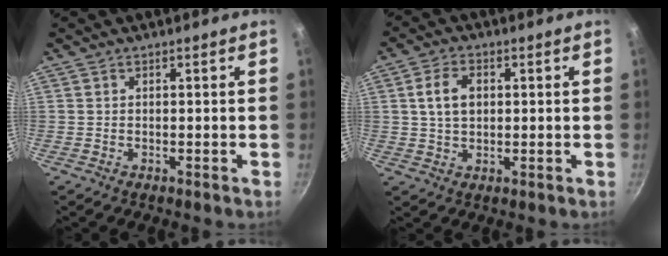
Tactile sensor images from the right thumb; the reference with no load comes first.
{"total": 6.1, "force": [1.0, 4.1, 4.4], "torque": [-0.066, 0.006, 0.017]}